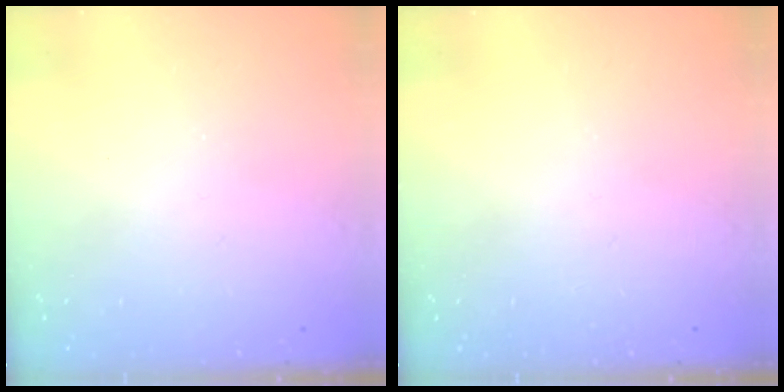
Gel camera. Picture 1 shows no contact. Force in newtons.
{"total": 0.0}